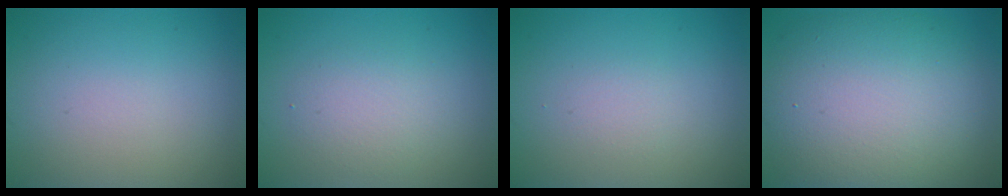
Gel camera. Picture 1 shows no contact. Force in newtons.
{"total": 2.4, "press": 2.4, "slide": 0.2}
{"total": 2.6, "press": 2.6, "slide": 0.3}
{"total": 11.7, "press": 11.7, "slide": 0.7}